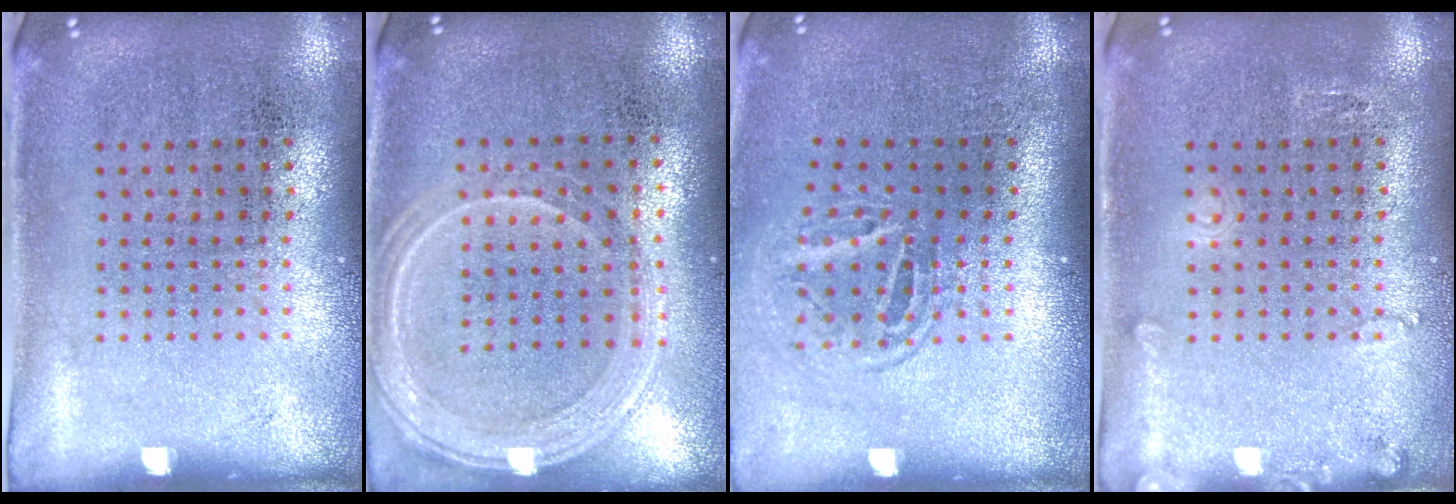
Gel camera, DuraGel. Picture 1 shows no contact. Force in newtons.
{"total": 1.2, "press": 1.2, "slide": 0.4}
{"total": 1.7, "press": 1.1, "slide": 1.3}
{"total": 1.3, "press": 1.3, "slide": 0.2}